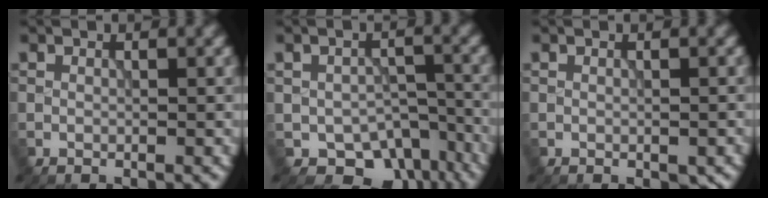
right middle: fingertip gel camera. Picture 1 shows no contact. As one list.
[{"total": 6.6, "force": [-3.8, 4.4, 3.0], "torque": [-0.028, -0.026, -0.046]}, {"total": 0.9, "force": [-0.4, 0.6, 0.6], "torque": [-0.010, -0.005, -0.003]}]